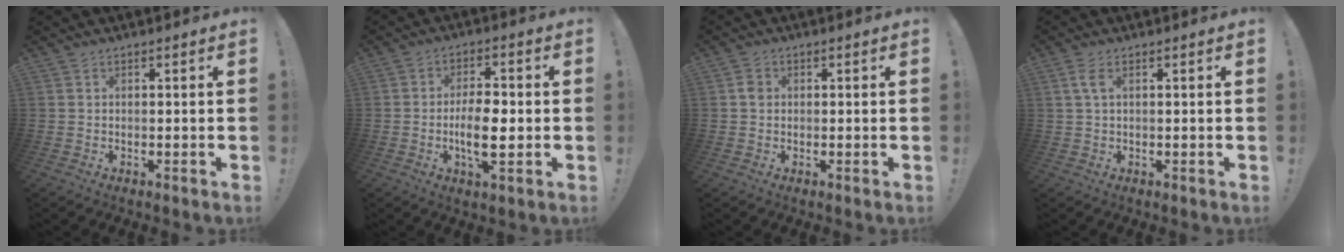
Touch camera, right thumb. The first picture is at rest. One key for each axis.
{"total": 9.7, "fx": -1.8, "fy": 3.6, "fz": 8.8, "tx": -0.148, "ty": -0.005, "tz": -0.035}
{"total": 2.0, "fx": 0.0, "fy": 1.8, "fz": 0.8, "tx": -0.002, "ty": 0.000, "tz": -0.002}
{"total": 3.2, "fx": 1.1, "fy": 1.2, "fz": 2.8, "tx": -0.050, "ty": 0.000, "tz": 0.019}